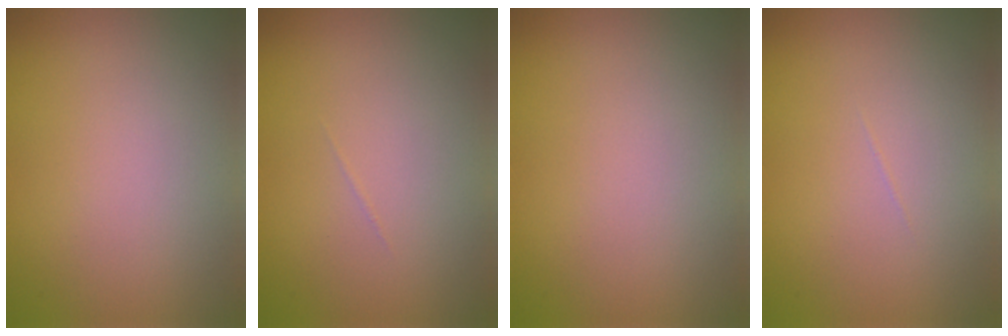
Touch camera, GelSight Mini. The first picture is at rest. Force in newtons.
{"total": 0.0}
{"total": 0.0}
{"total": 0.0}